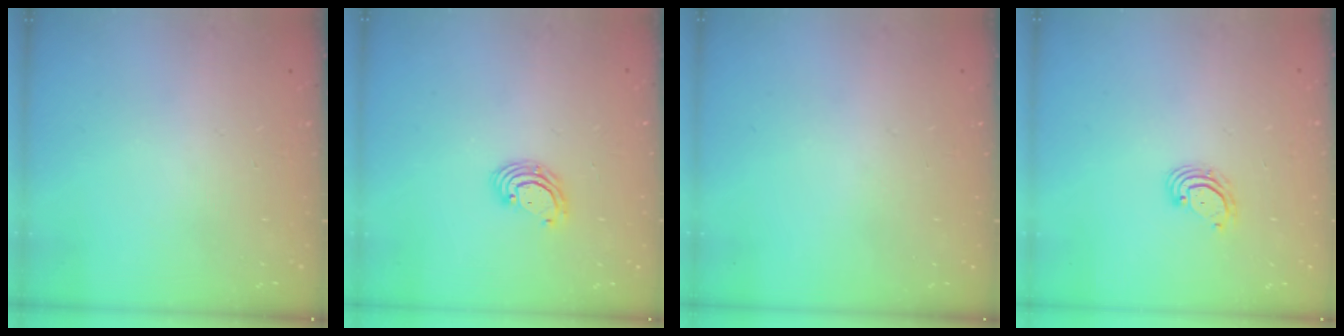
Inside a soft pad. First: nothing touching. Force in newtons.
{"total": 3.8, "press": 3.8, "slide": 0.2}
{"total": 0.0}
{"total": 2.9, "press": 2.9, "slide": 0.1}